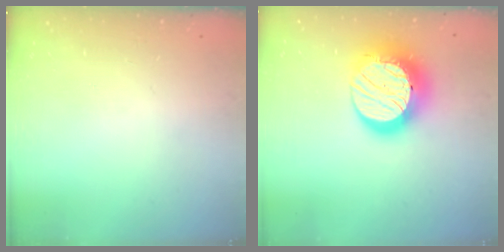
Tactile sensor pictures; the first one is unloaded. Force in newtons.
{"total": 20.1, "press": 20.0, "slide": 1.1}